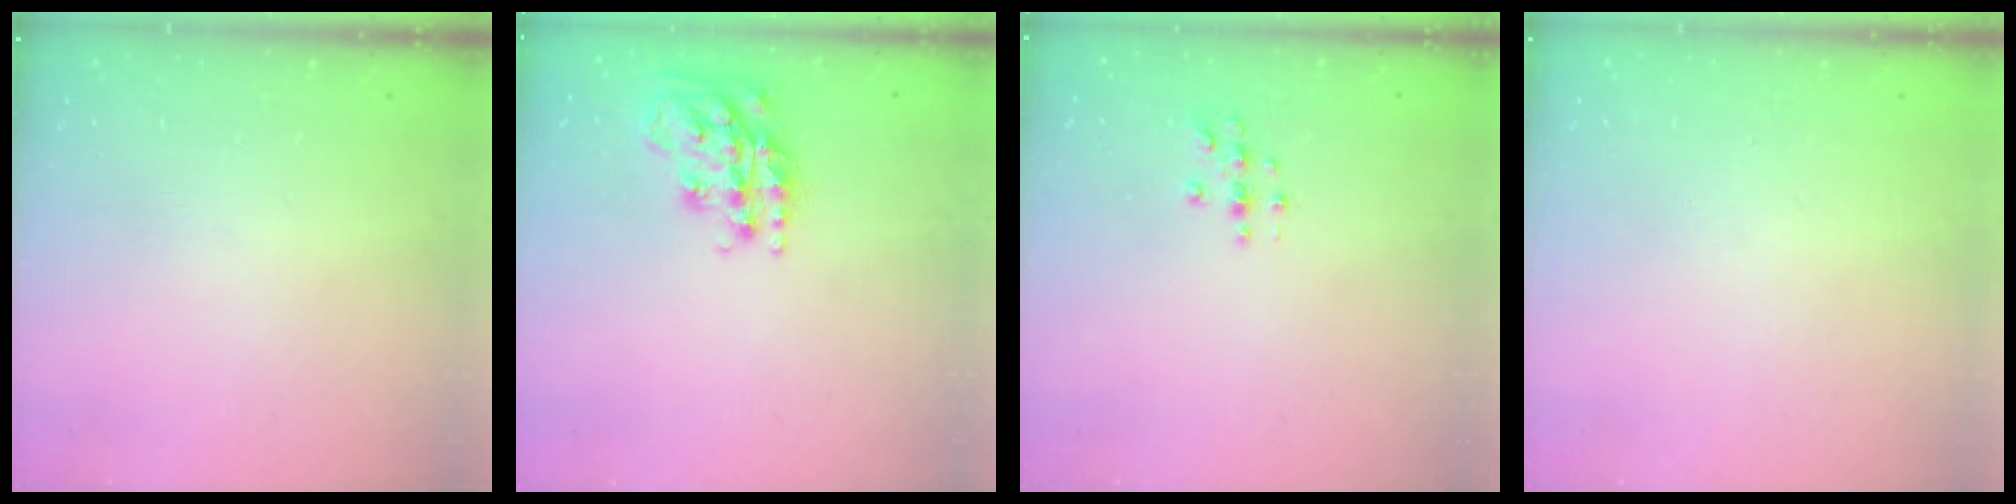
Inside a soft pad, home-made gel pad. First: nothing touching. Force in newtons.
{"total": 18.7, "press": 18.6, "slide": 1.5}
{"total": 3.4, "press": 3.4, "slide": 0.4}
{"total": 0.6, "press": 0.0, "slide": 0.6}